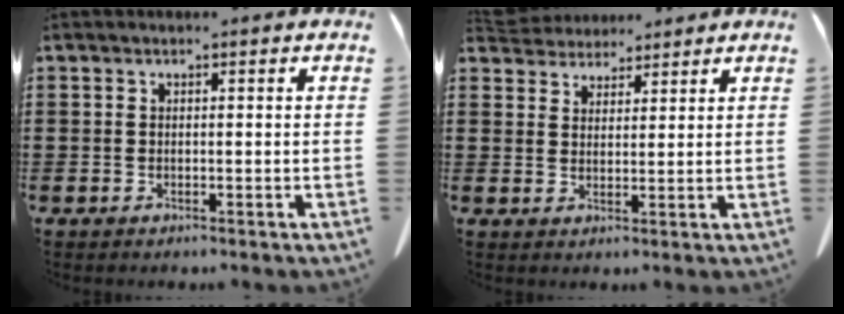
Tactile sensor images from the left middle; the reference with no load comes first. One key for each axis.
{"total": 3.9, "fx": 3.7, "fy": 1.0, "fz": 0.0, "tx": -0.015, "ty": -0.012, "tz": 0.072}